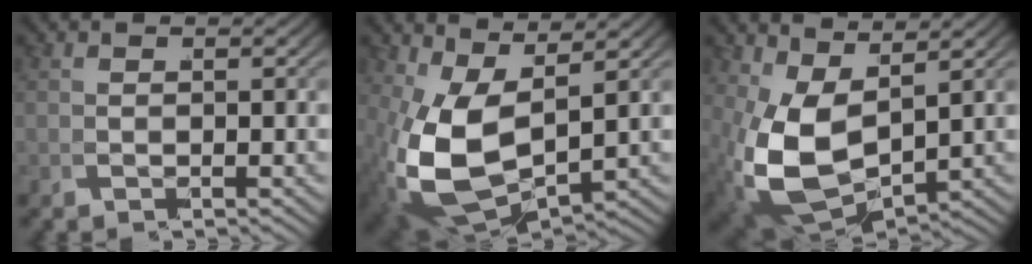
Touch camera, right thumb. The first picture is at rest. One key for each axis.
{"total": 11.0, "fx": -0.4, "fy": 7.0, "fz": 8.5, "tx": -0.230, "ty": -0.066, "tz": 0.033}
{"total": 9.9, "fx": -0.2, "fy": 6.4, "fz": 7.5, "tx": -0.208, "ty": -0.064, "tz": 0.036}